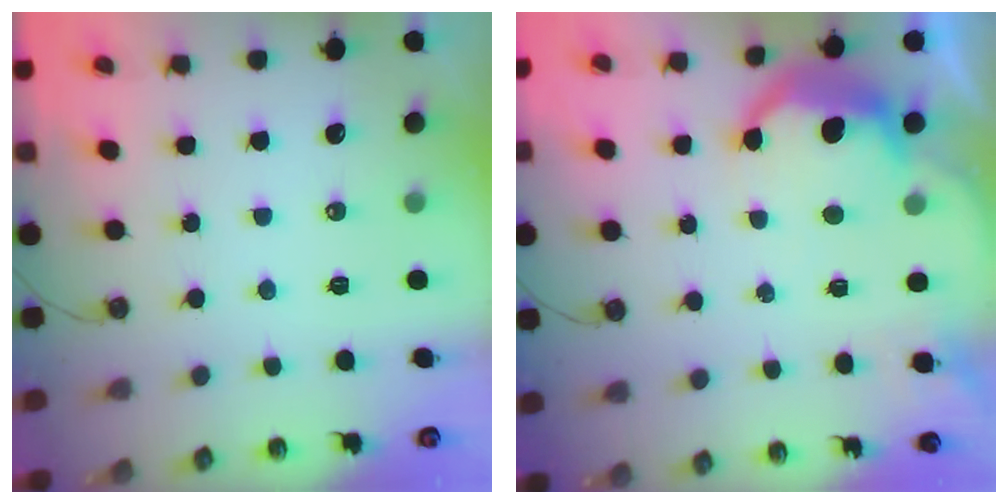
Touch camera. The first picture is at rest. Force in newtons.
{"total": 11.1, "press": 11.0, "slide": 0.6}